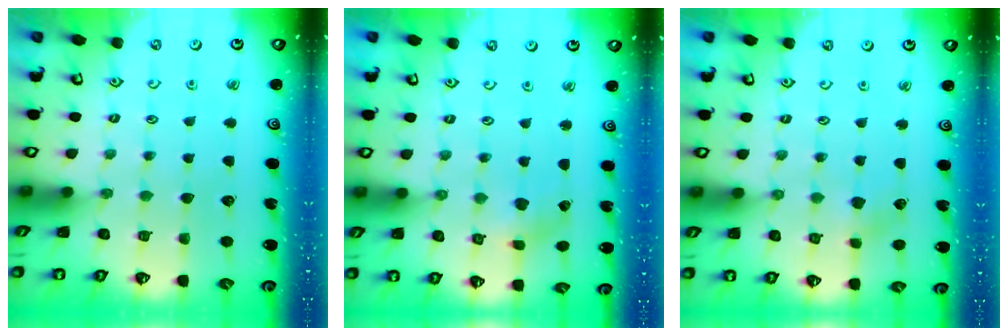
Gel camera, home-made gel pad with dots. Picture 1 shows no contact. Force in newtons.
{"total": 0.9, "press": 0.9, "slide": 0.2}
{"total": 3.1, "press": 3.1, "slide": 0.4}